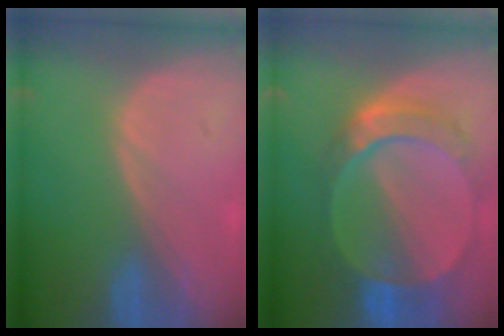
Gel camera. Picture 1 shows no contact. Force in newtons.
{"total": 9.8, "press": 8.4, "slide": 5.0}